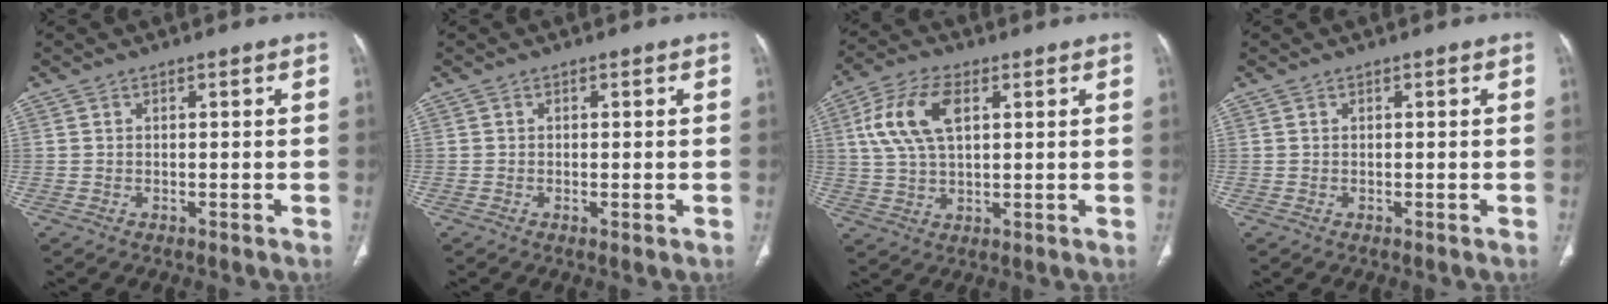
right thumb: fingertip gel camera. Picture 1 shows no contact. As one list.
[{"total": 0.8, "force": [-0.2, 0.3, 0.7], "torque": [-0.016, -0.003, -0.004]}, {"total": 11.2, "force": [3.4, 5.9, 8.9], "torque": [-0.185, 0.008, 0.065]}, {"total": 0.0}]